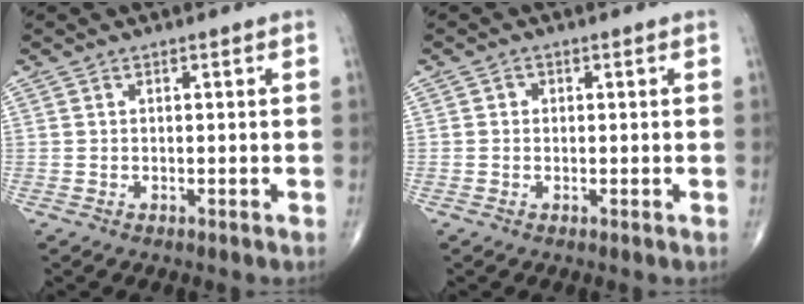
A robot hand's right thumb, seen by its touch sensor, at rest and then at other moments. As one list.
[{"total": 0.9, "force": [0.0, 0.8, 0.3], "torque": [0.001, 0.002, -0.002]}]